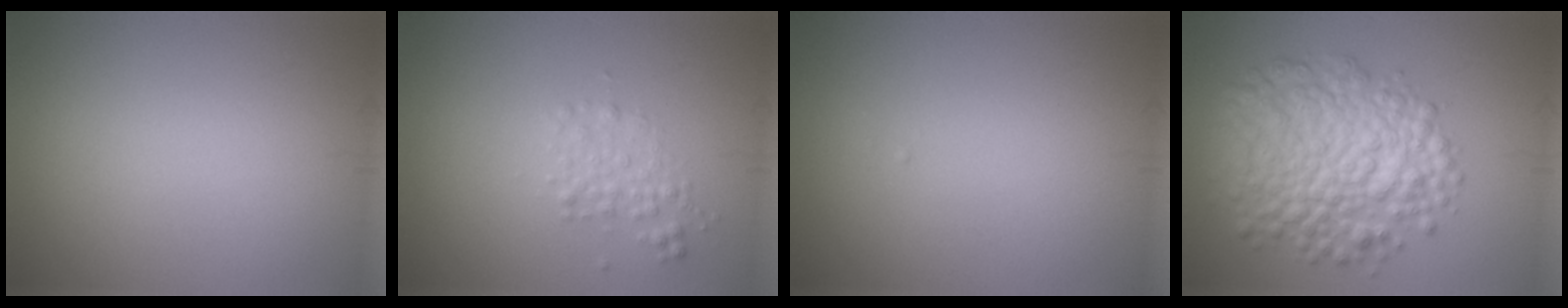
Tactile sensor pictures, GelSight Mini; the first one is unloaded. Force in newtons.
{"total": 1.7, "press": 1.7, "slide": 0.1}
{"total": 0.0}
{"total": 7.8, "press": 7.8, "slide": 0.2}